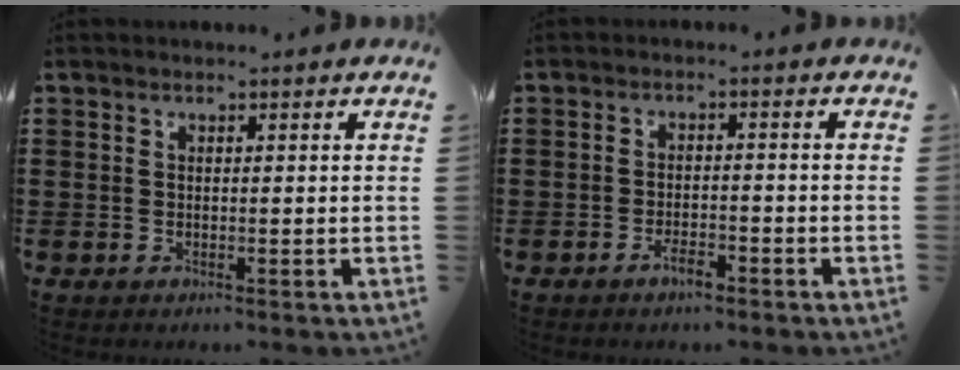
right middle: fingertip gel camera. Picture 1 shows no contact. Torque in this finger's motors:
{"motor_torque": [1.11, -0.12, 0.11, 0.04]}